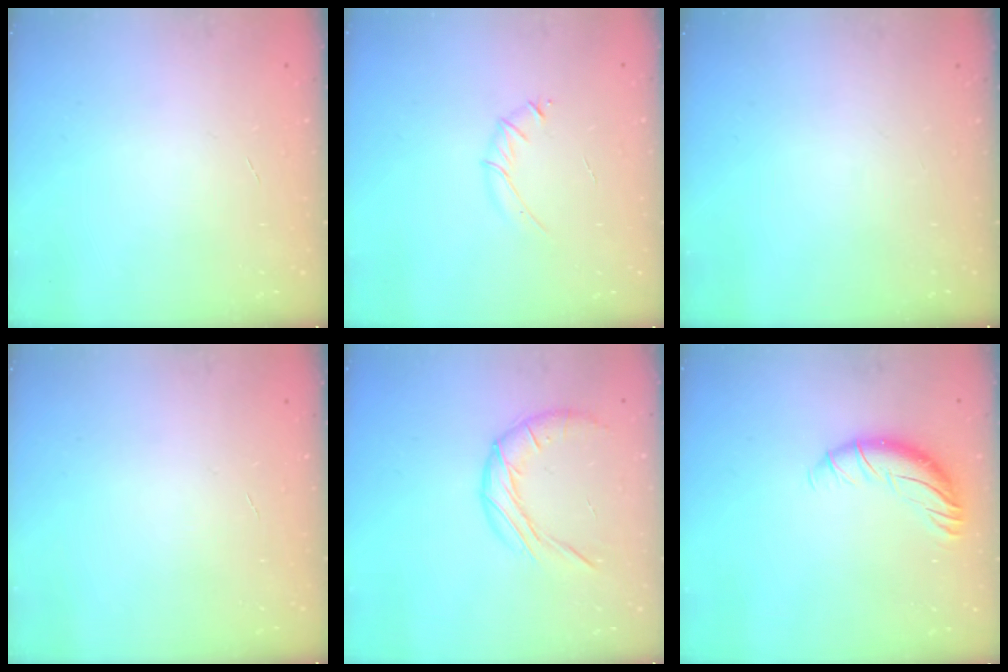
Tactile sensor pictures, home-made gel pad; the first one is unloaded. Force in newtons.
{"total": 3.2, "press": 3.0, "slide": 1.0}
{"total": 0.0}
{"total": 0.0}
{"total": 11.2, "press": 11.1, "slide": 0.7}
{"total": 9.6, "press": 9.4, "slide": 1.9}